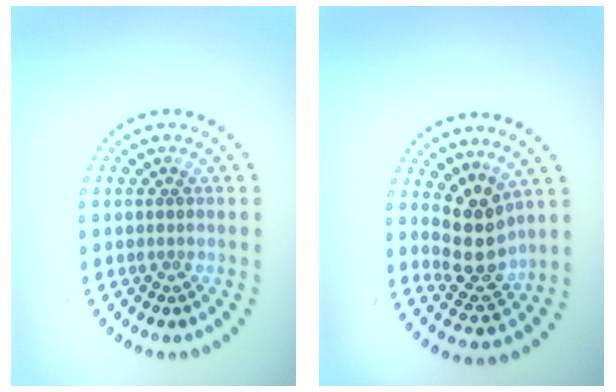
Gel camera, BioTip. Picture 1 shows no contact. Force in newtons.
{"total": 4.0, "press": 3.5, "slide": 1.9}